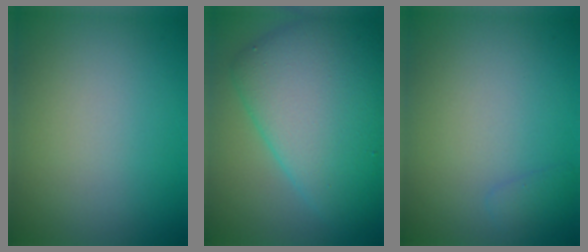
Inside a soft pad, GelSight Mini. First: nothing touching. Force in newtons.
{"total": 10.4, "press": 10.3, "slide": 0.2}
{"total": 1.0, "press": 1.0, "slide": 0.1}